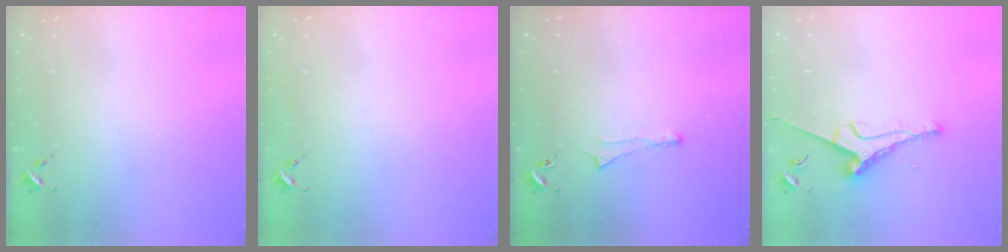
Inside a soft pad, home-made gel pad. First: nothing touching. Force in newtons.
{"total": 0.0}
{"total": 3.4, "press": 3.3, "slide": 0.7}
{"total": 8.4, "press": 8.3, "slide": 1.1}